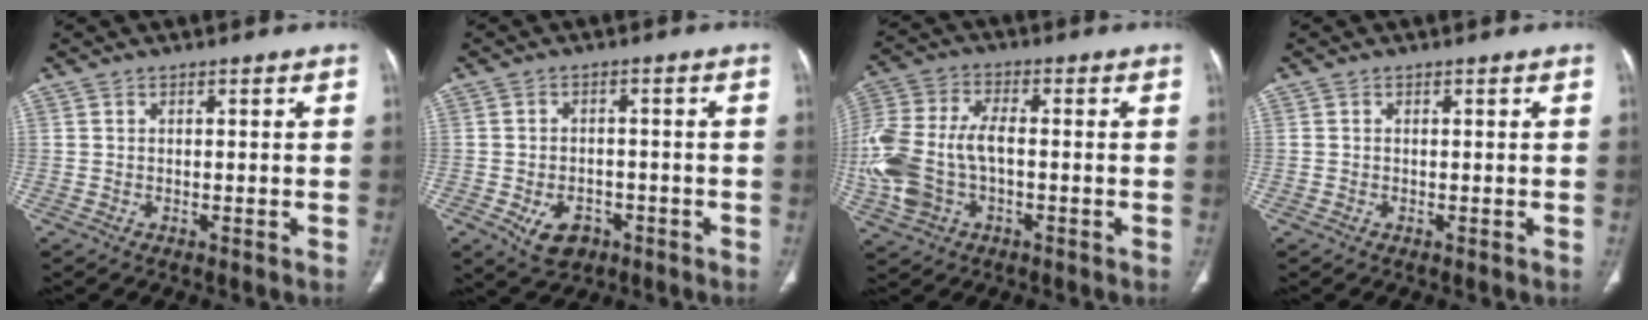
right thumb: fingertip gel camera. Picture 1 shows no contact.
{"total": 6.2, "force": [-2.9, 4.3, 3.5], "torque": [-0.048, 0.014, -0.038]}
{"total": 16.0, "force": [-2.4, 9.6, 12.5], "torque": [-0.305, 0.018, -0.041]}
{"total": 0.0}